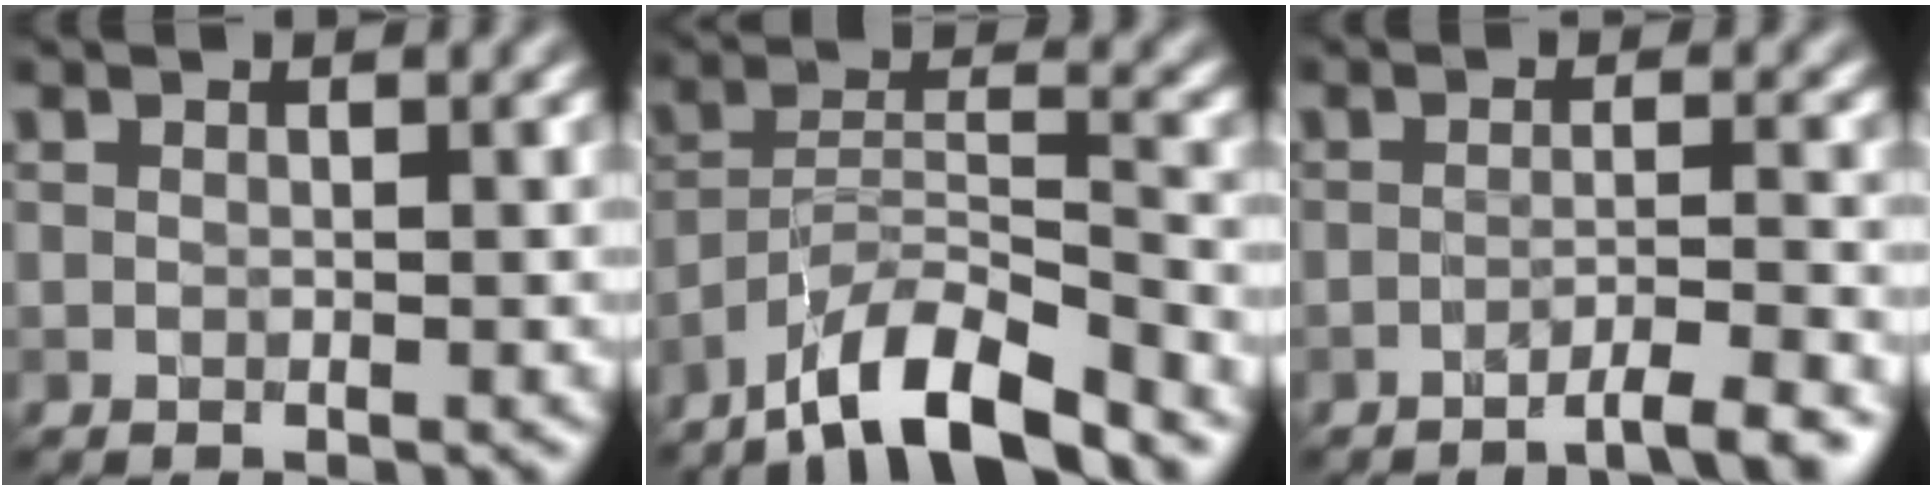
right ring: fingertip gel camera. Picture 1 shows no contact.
{"total": 8.3, "force": [-6.8, 1.5, 4.5], "torque": [-0.074, 0.008, -0.128]}
{"total": 3.4, "force": [-2.4, 0.3, 2.3], "torque": [-0.025, 0.010, -0.047]}